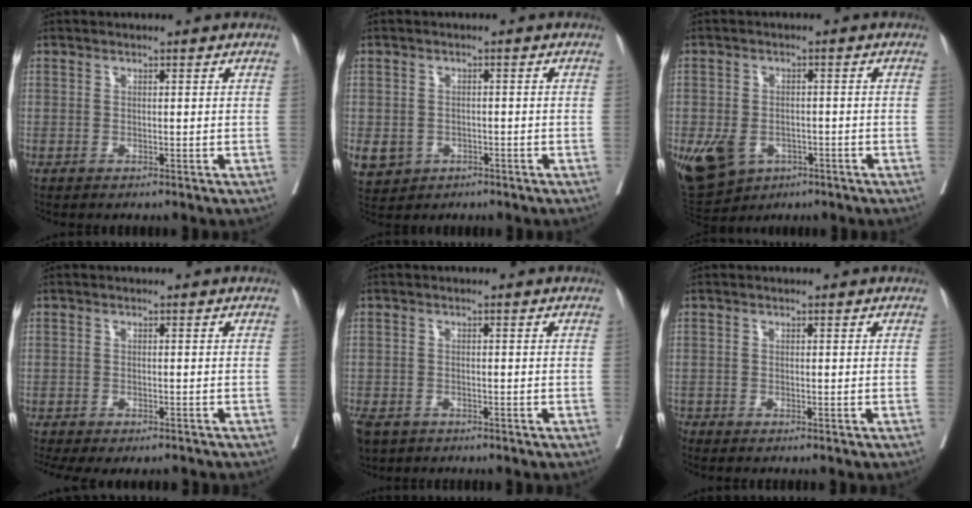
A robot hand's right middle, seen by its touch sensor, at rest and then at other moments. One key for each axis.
{"total": 8.5, "fx": -3.5, "fy": 7.2, "fz": 2.8, "tx": -0.078, "ty": 0.001, "tz": -0.046}
{"total": 11.6, "fx": -4.9, "fy": 8.7, "fz": 5.9, "tx": -0.144, "ty": -0.002, "tz": -0.065}
{"total": 9.1, "fx": -7.7, "fy": 2.6, "fz": 4.1, "tx": -0.080, "ty": -0.003, "tz": -0.102}
{"total": 8.0, "fx": -5.4, "fy": 4.5, "fz": 3.8, "tx": -0.099, "ty": -0.008, "tz": -0.080}
{"total": 1.0, "fx": -1.0, "fy": 0.1, "fz": 0.0, "tx": -0.003, "ty": -0.003, "tz": -0.019}